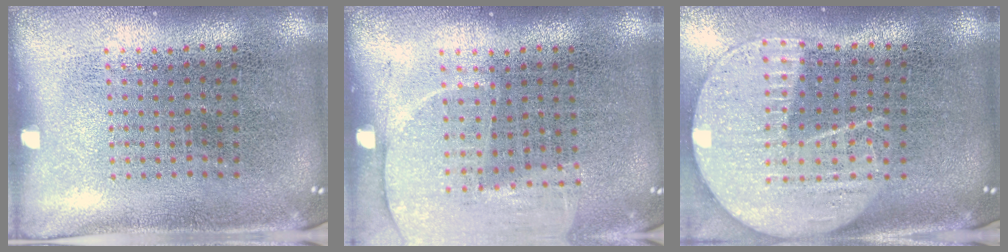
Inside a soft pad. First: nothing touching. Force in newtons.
{"total": 1.3, "press": 1.3, "slide": 0.3}
{"total": 2.2, "press": 2.0, "slide": 1.1}